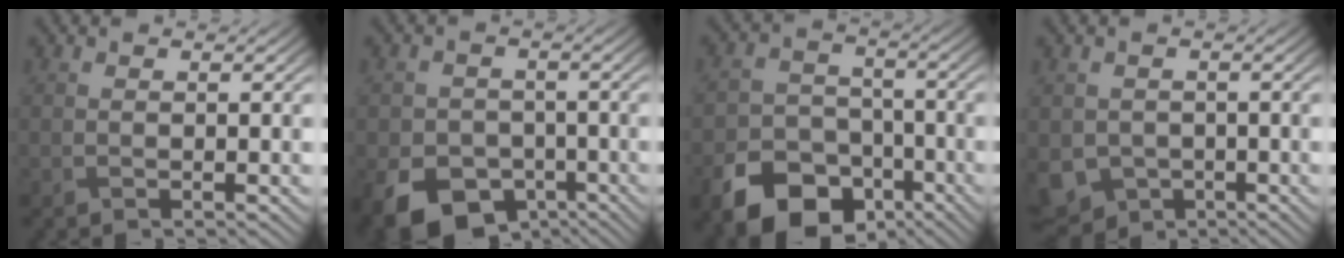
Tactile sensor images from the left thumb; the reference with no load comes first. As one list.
[{"total": 10.1, "force": [-4.9, 7.6, 4.5], "torque": [-0.089, -0.042, -0.087]}, {"total": 12.0, "force": [-7.0, 8.0, 5.7], "torque": [-0.125, -0.036, -0.122]}, {"total": 6.1, "force": [-2.1, 5.1, 2.6], "torque": [-0.070, -0.030, -0.034]}]